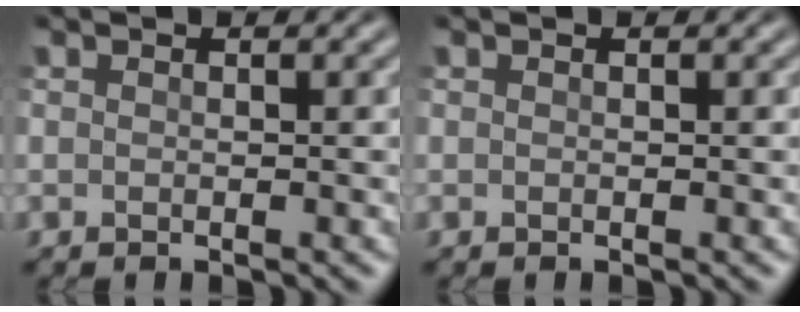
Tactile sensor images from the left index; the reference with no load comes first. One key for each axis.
{"total": 0.0}